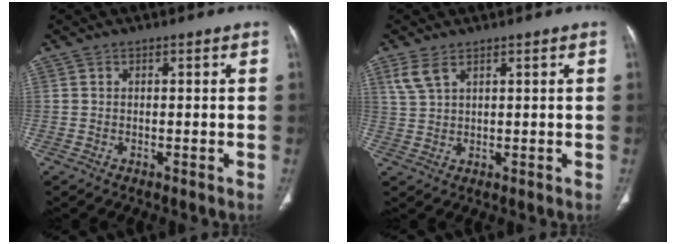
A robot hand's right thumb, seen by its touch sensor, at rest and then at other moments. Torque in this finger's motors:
{"motor_torque": [-0.42, 0.42, -0.09, 0.07, 0.04]}